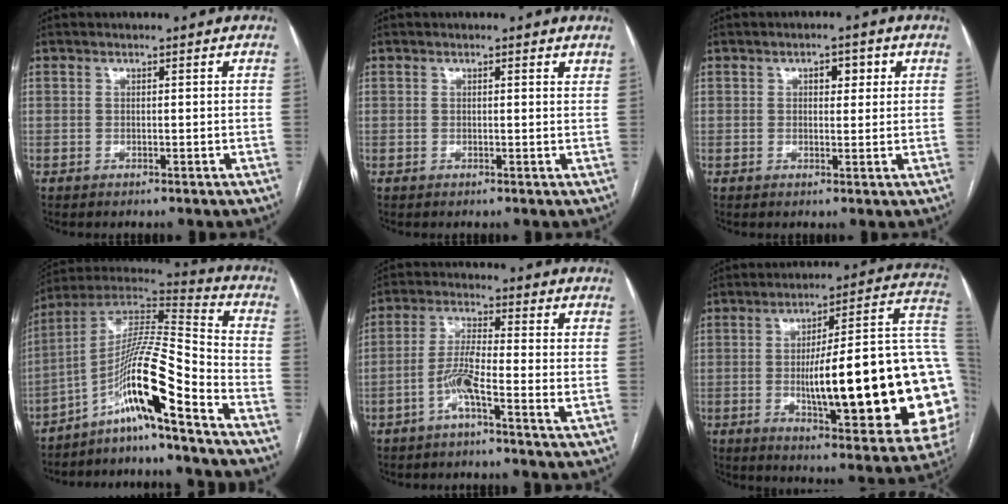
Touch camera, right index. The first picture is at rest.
{"total": 1.1, "force": [0.9, 0.3, 0.6], "torque": [-0.008, 0.000, 0.005]}
{"total": 3.1, "force": [1.1, 1.6, 2.3], "torque": [-0.032, 0.011, 0.016]}
{"total": 14.2, "force": [-8.6, -0.9, 11.3], "torque": [-0.218, 0.012, -0.153]}
{"total": 5.9, "force": [-2.3, -0.1, 5.5], "torque": [-0.113, 0.007, -0.047]}
{"total": 30.8, "force": [-2.8, 4.9, 30.3], "torque": [-0.328, 0.014, -0.041]}